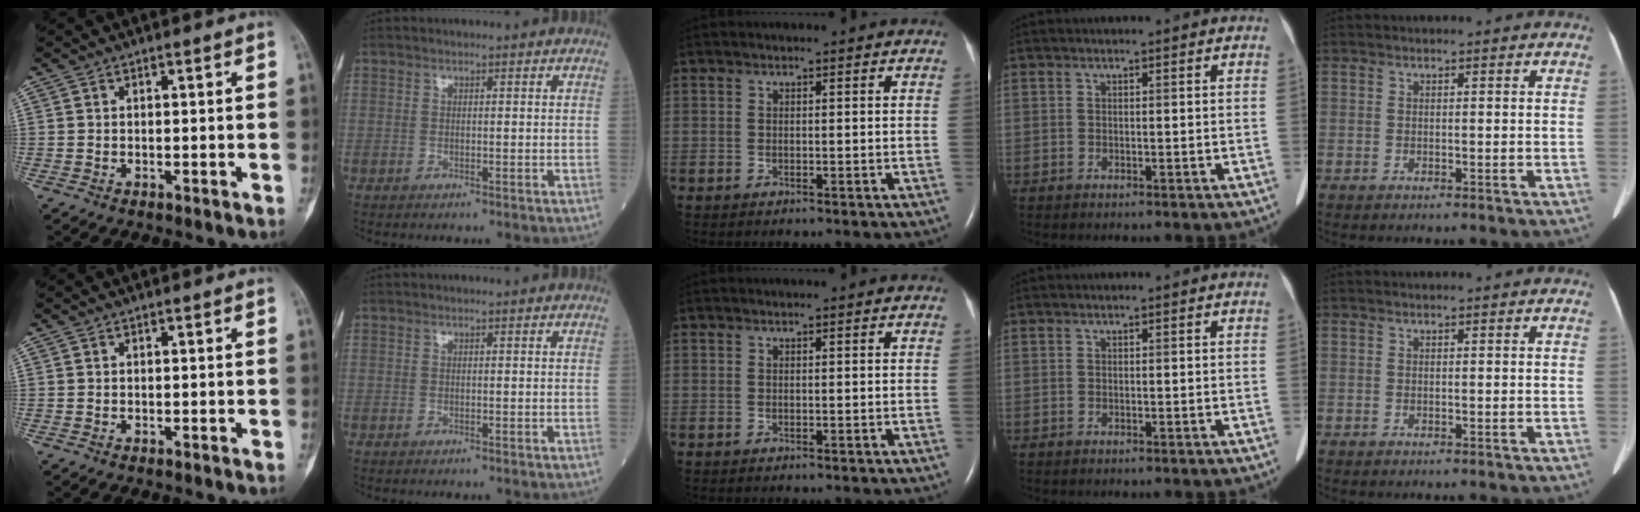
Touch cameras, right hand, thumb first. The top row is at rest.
{}